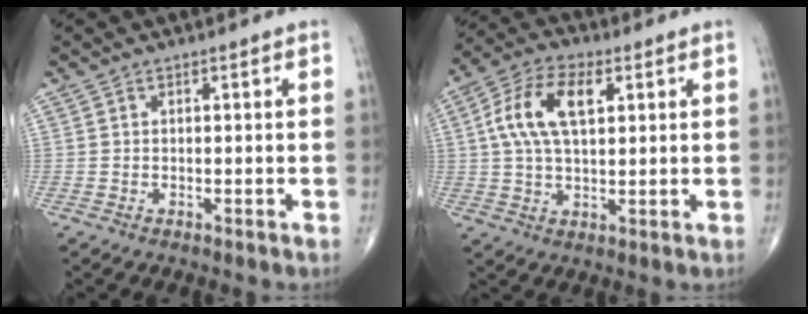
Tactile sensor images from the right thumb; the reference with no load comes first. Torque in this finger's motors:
{"motor_torque": [0.09, 0.33, 0.20, -0.14, 0.10]}